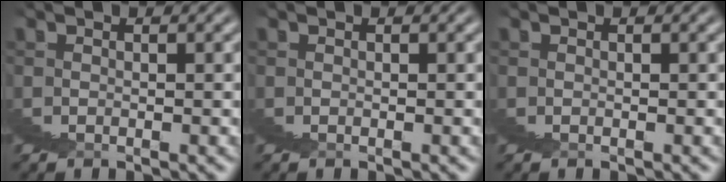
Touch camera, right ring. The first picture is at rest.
{"total": 0.0}
{"total": 0.0}